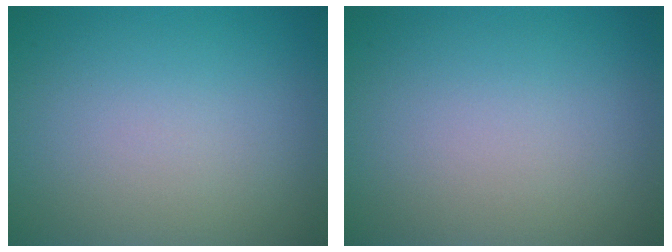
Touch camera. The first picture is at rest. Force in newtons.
{"total": 0.0}